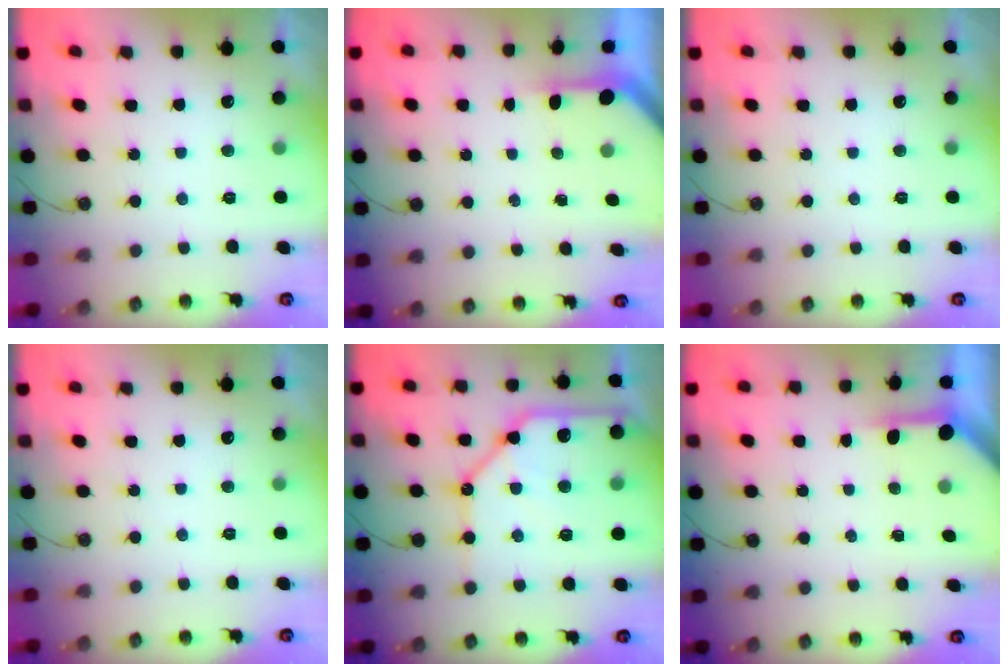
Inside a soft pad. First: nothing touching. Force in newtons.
{"total": 2.8, "press": 2.8, "slide": 0.2}
{"total": 0.0}
{"total": 0.0}
{"total": 20.4, "press": 20.2, "slide": 2.5}
{"total": 3.9, "press": 3.8, "slide": 0.3}